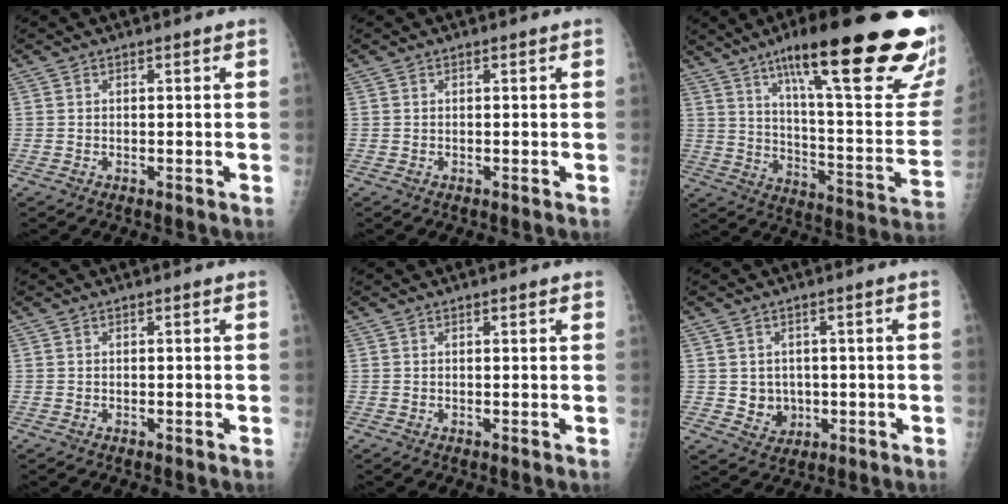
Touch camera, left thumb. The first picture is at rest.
{"total": 0.0}
{"total": 33.6, "force": [20.2, 5.9, 26.1], "torque": [-0.293, -0.058, 0.301]}
{"total": 0.0}
{"total": 1.1, "force": [0.8, 0.3, 0.7], "torque": [-0.007, 0.000, 0.009]}
{"total": 4.6, "force": [-0.2, 4.2, 1.9], "torque": [-0.008, 0.001, 0.009]}